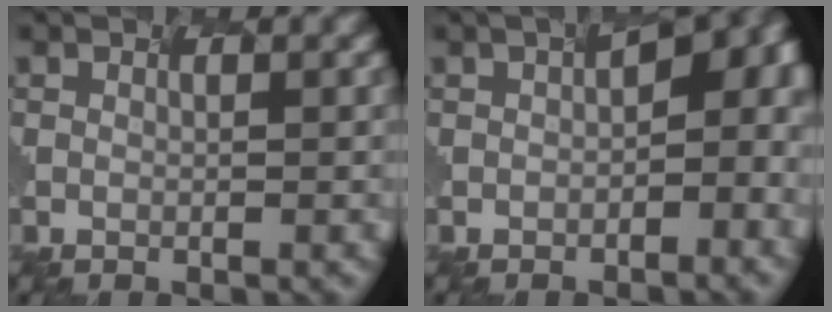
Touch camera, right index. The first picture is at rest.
{"total": 9.8, "force": [0.2, 4.3, 8.8], "torque": [-0.065, 0.045, 0.032]}